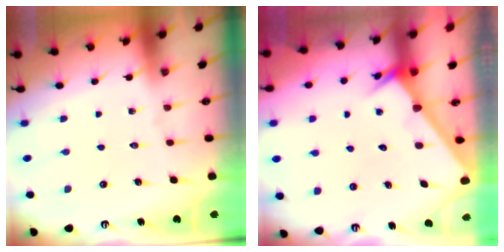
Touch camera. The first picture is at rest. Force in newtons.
{"total": 2.6, "press": 2.6, "slide": 0.0}